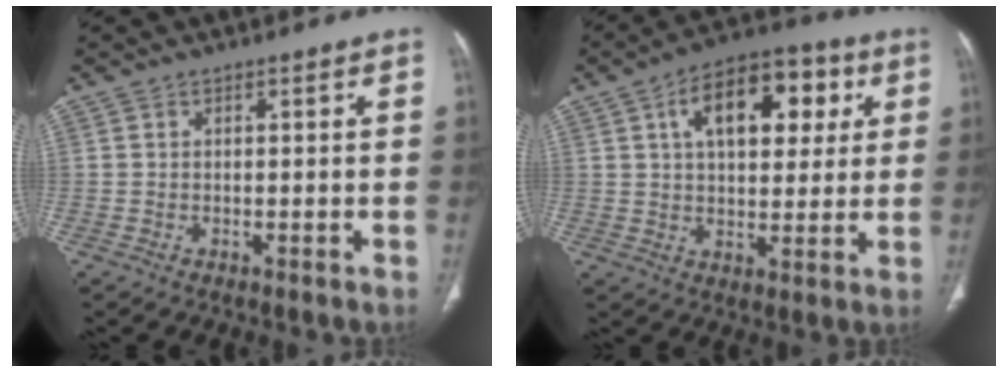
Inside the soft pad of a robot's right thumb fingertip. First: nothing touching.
{"total": 15.9, "force": [5.4, 8.8, 12.2], "torque": [-0.146, 0.008, 0.079]}